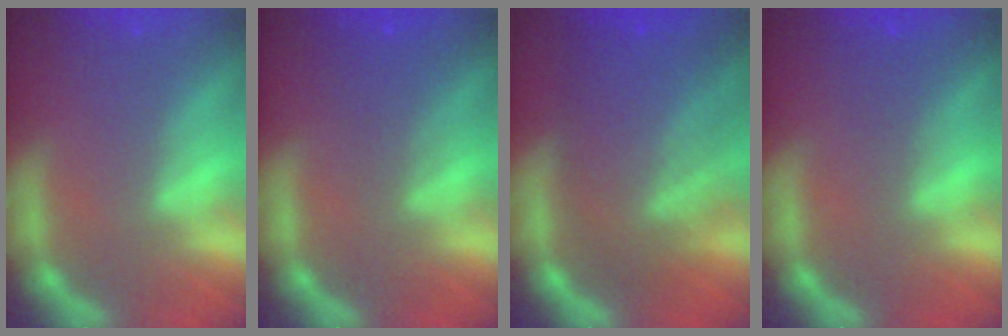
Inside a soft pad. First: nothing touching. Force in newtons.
{"total": 2.4}
{"total": 9.0}
{"total": 1.5}